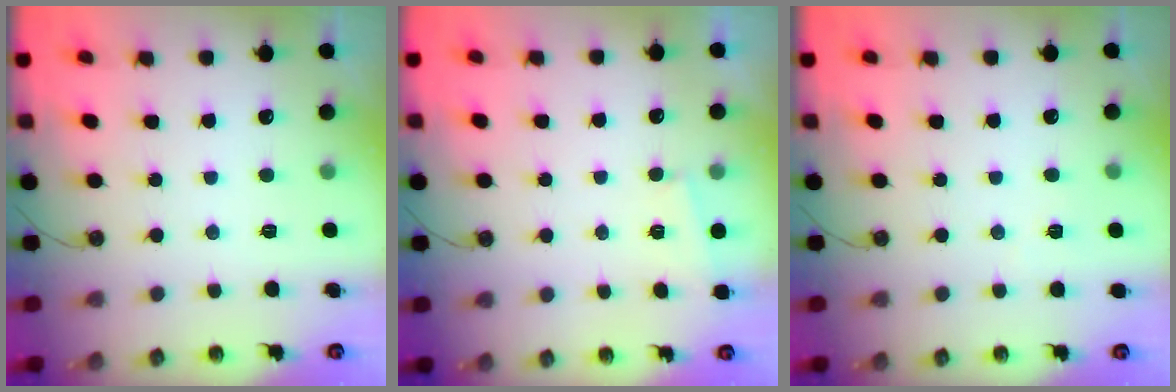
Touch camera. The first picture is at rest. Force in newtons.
{"total": 1.6, "press": 1.0, "slide": 1.2}
{"total": 2.0, "press": 1.7, "slide": 0.9}